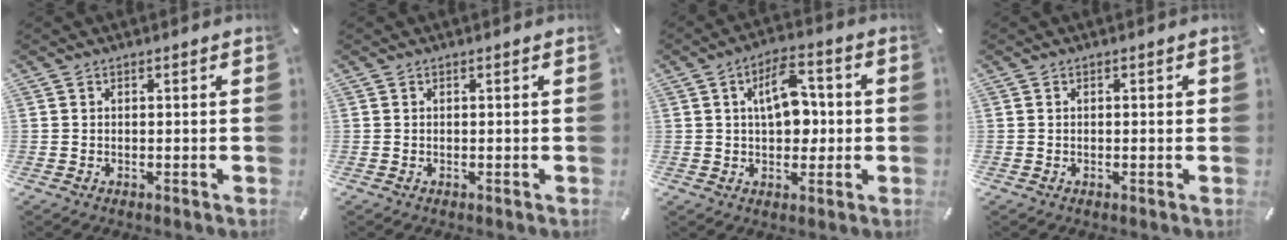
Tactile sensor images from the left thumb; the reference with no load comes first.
{"total": 0.0}
{"total": 10.3, "force": [1.4, 6.4, 7.9], "torque": [-0.119, 0.002, 0.020]}
{"total": 1.0, "force": [0.0, 0.5, 0.8], "torque": [-0.016, 0.003, -0.002]}